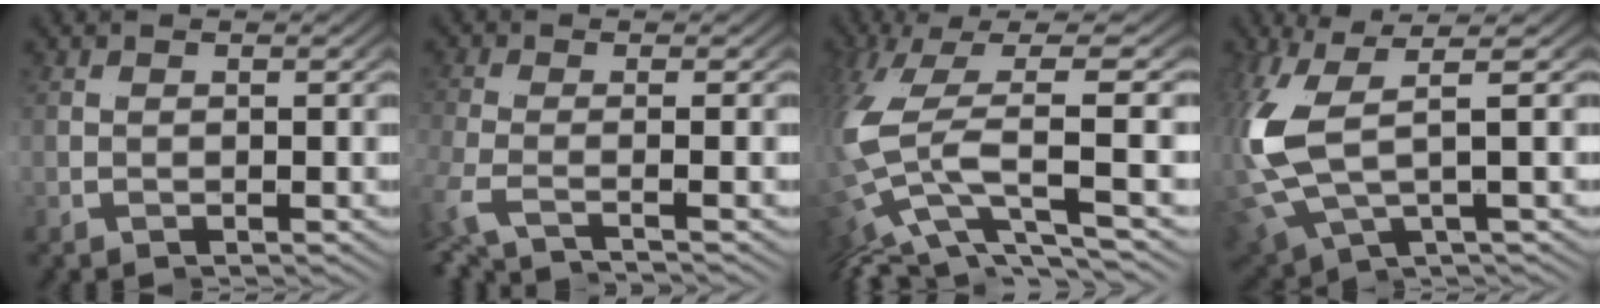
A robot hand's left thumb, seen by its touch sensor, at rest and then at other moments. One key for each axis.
{"total": 1.7, "fx": -0.5, "fy": -1.4, "fz": 0.7, "tx": -0.027, "ty": -0.001, "tz": -0.012}
{"total": 5.3, "fx": -0.1, "fy": 1.0, "fz": 5.2, "tx": -0.173, "ty": -0.005, "tz": 0.016}
{"total": 4.4, "fx": -0.2, "fy": 1.5, "fz": 4.1, "tx": -0.143, "ty": -0.006, "tz": 0.011}